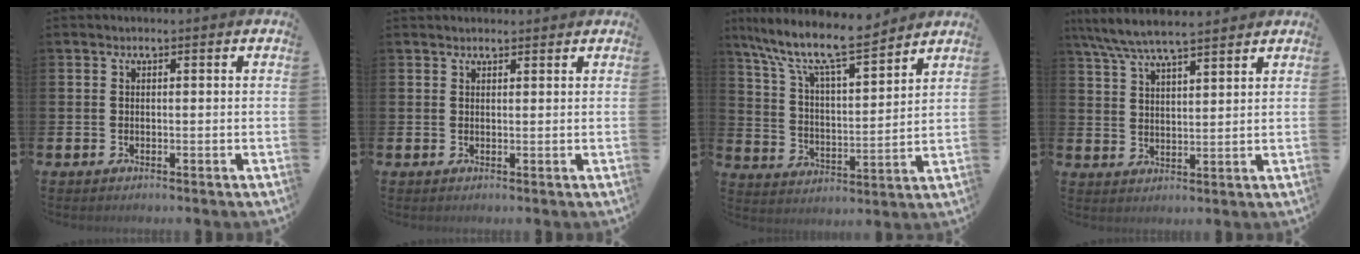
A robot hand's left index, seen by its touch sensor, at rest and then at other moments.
{"total": 1.2, "force": [1.2, 0.3, 0.1], "torque": [0.005, 0.000, 0.020]}
{"total": 10.3, "force": [9.2, 1.8, 4.4], "torque": [-0.121, -0.060, 0.157]}
{"total": 6.9, "force": [6.3, 0.9, 2.7], "torque": [-0.077, -0.022, 0.114]}